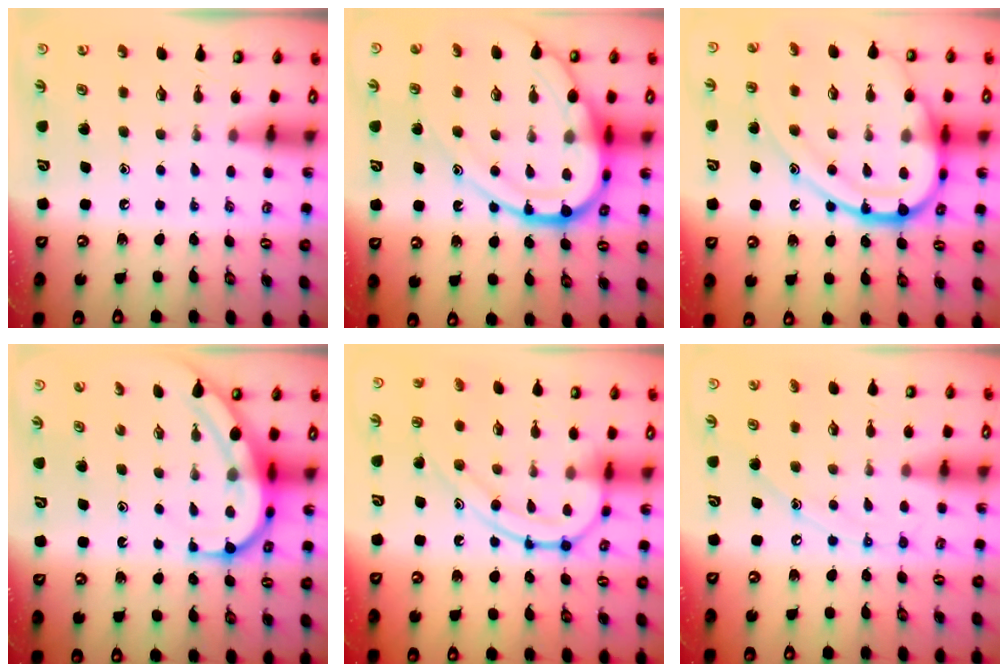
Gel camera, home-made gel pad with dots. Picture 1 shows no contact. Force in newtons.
{"total": 20.5, "press": 20.4, "slide": 2.2}
{"total": 22.9, "press": 22.7, "slide": 2.3}
{"total": 8.1, "press": 8.0, "slide": 0.6}
{"total": 12.3, "press": 12.2, "slide": 0.1}
{"total": 8.0, "press": 8.0, "slide": 0.8}